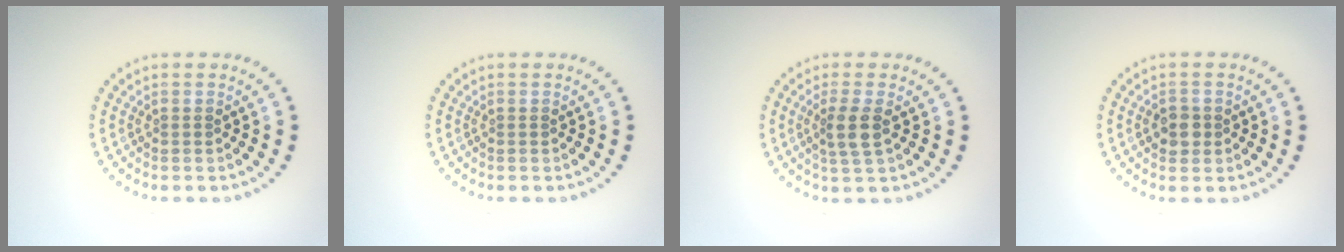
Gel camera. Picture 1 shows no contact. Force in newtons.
{"total": 0.0}
{"total": 2.2, "press": 1.9, "slide": 1.2}
{"total": 1.8, "press": 1.7, "slide": 0.6}